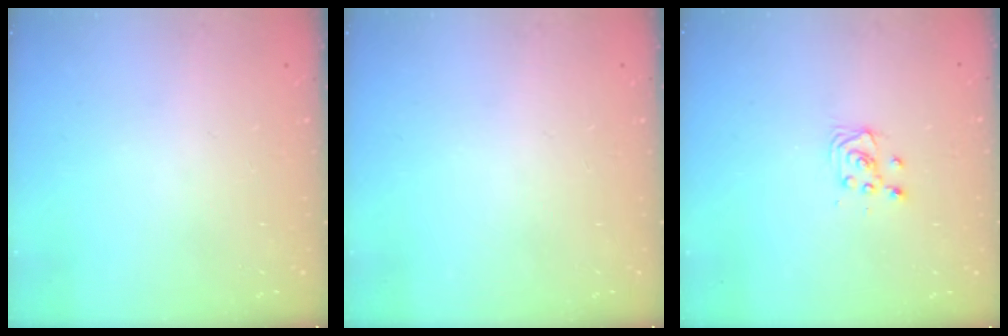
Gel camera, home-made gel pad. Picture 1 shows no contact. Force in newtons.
{"total": 0.0}
{"total": 3.4, "press": 3.4, "slide": 0.4}